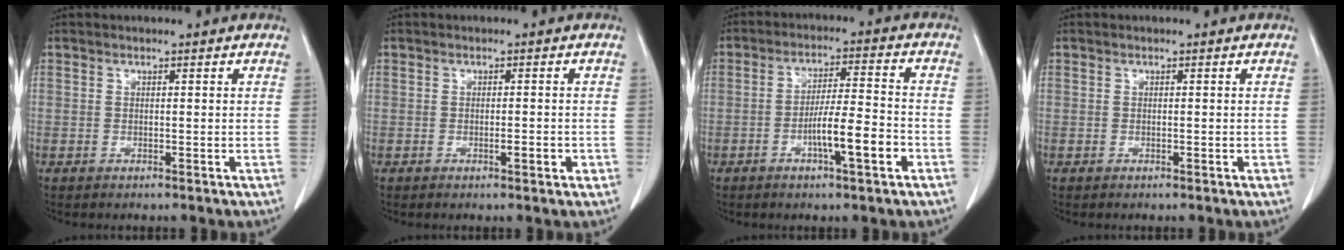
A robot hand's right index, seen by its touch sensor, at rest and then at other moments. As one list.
[{"total": 2.6, "force": [-0.8, 0.7, 2.3], "torque": [-0.043, -0.001, -0.009]}, {"total": 8.8, "force": [-3.4, 1.1, 8.0], "torque": [-0.137, 0.006, -0.054]}, {"total": 0.6, "force": [-0.1, 0.3, 0.6], "torque": [-0.016, 0.001, 0.000]}]